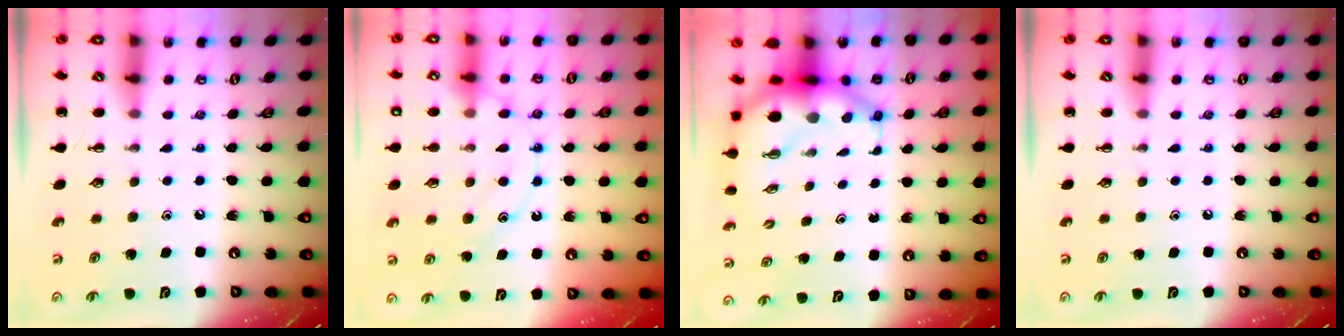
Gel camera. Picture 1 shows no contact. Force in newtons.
{"total": 14.4, "press": 14.3, "slide": 0.8}
{"total": 7.3, "press": 7.0, "slide": 2.1}
{"total": 0.0}